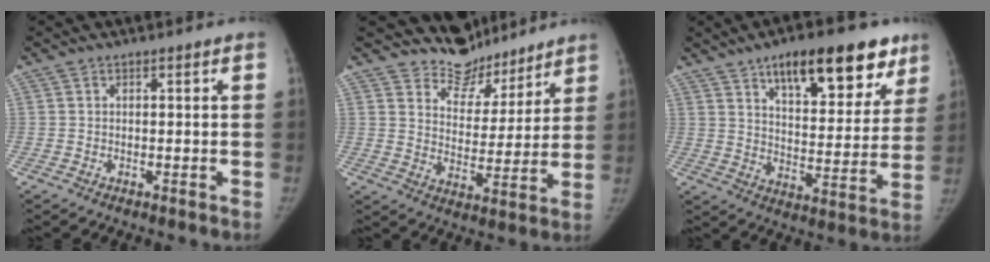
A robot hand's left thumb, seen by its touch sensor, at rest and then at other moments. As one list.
[{"total": 9.8, "force": [8.9, 4.1, 0.0], "torque": [0.033, -0.078, 0.151]}, {"total": 19.8, "force": [12.0, 8.2, 13.5], "torque": [-0.139, -0.042, 0.178]}]